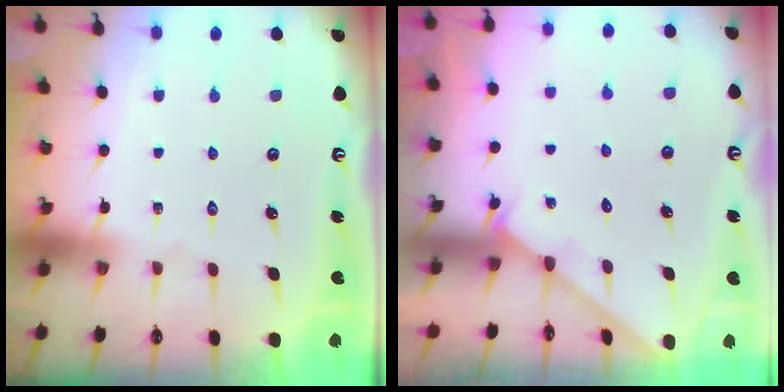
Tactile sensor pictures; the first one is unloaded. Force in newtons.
{"total": 2.0, "press": 2.0, "slide": 0.2}